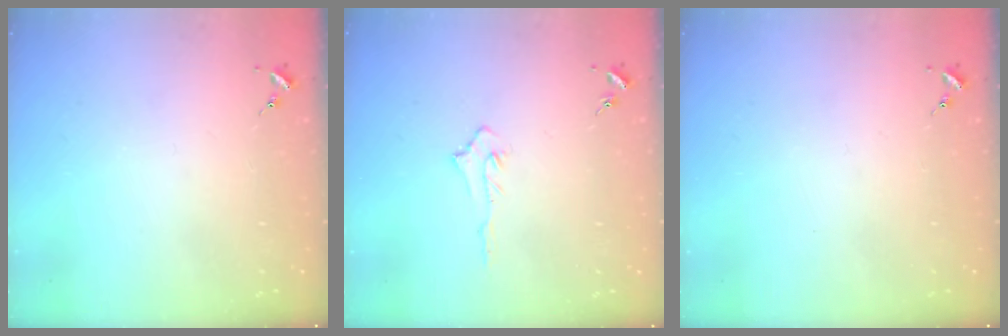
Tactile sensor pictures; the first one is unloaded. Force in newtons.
{"total": 3.6, "press": 3.5, "slide": 0.7}
{"total": 0.0}